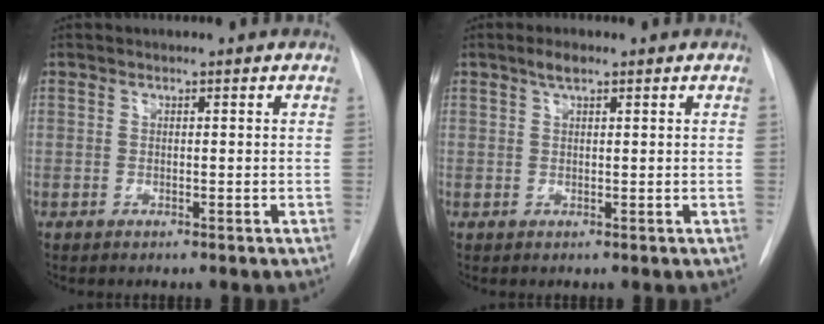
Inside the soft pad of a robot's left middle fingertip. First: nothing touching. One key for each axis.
{"total": 1.9, "fx": 1.2, "fy": 0.5, "fz": 1.3, "tx": -0.027, "ty": 0.007, "tz": 0.022}